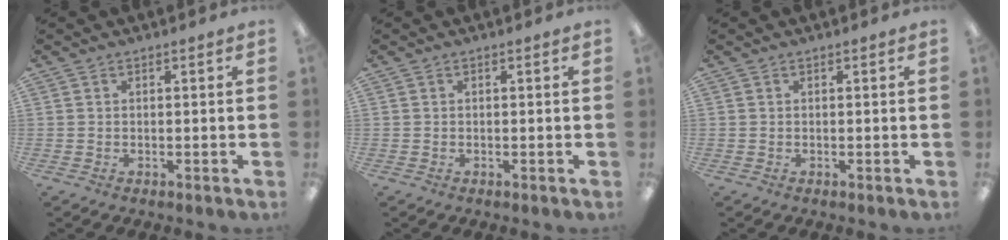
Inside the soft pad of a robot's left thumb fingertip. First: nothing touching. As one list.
[{"total": 0.0}, {"total": 0.0}]